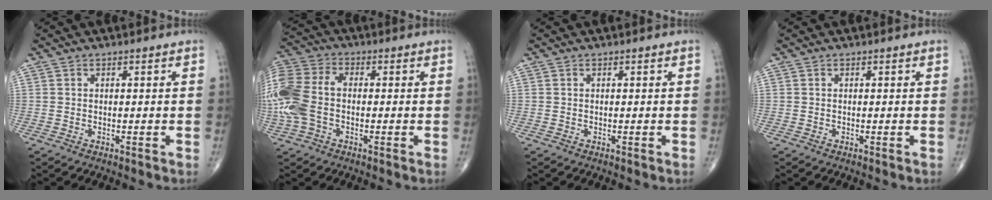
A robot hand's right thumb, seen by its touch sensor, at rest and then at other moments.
{"total": 14.7, "force": [-1.5, 9.6, 11.1], "torque": [-0.278, 0.025, -0.032]}
{"total": 0.0}
{"total": 0.0}